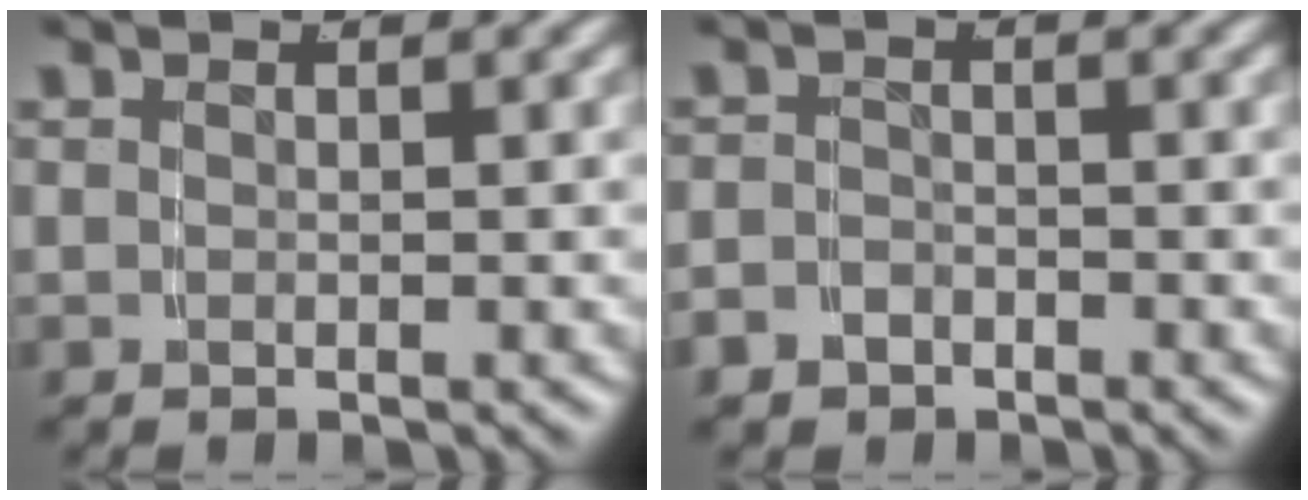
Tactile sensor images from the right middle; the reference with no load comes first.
{"total": 2.4, "force": [-1.9, 1.6, 0.2], "torque": [-0.008, -0.016, -0.028]}